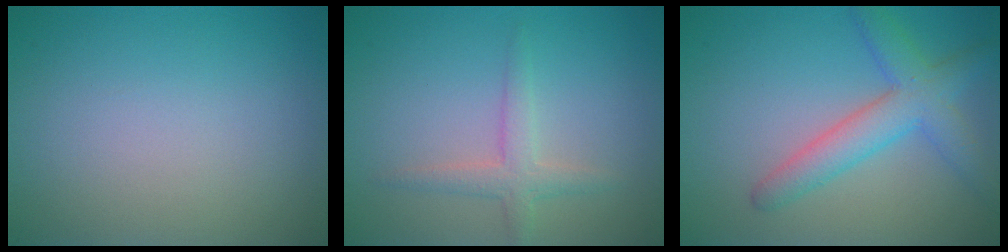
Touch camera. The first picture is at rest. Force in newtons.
{"total": 2.2, "press": 2.2, "slide": 0.1}
{"total": 4.5, "press": 4.5, "slide": 0.2}